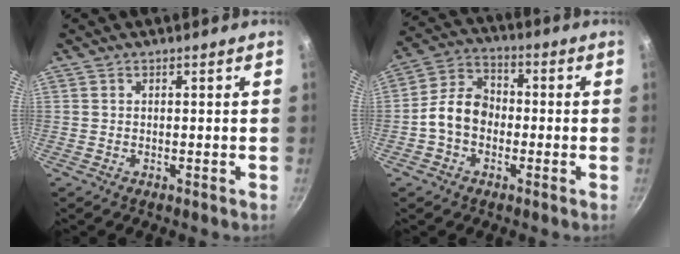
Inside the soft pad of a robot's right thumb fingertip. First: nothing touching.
{"total": 8.9, "force": [-1.7, 6.8, 5.6], "torque": [-0.076, 0.031, -0.049]}